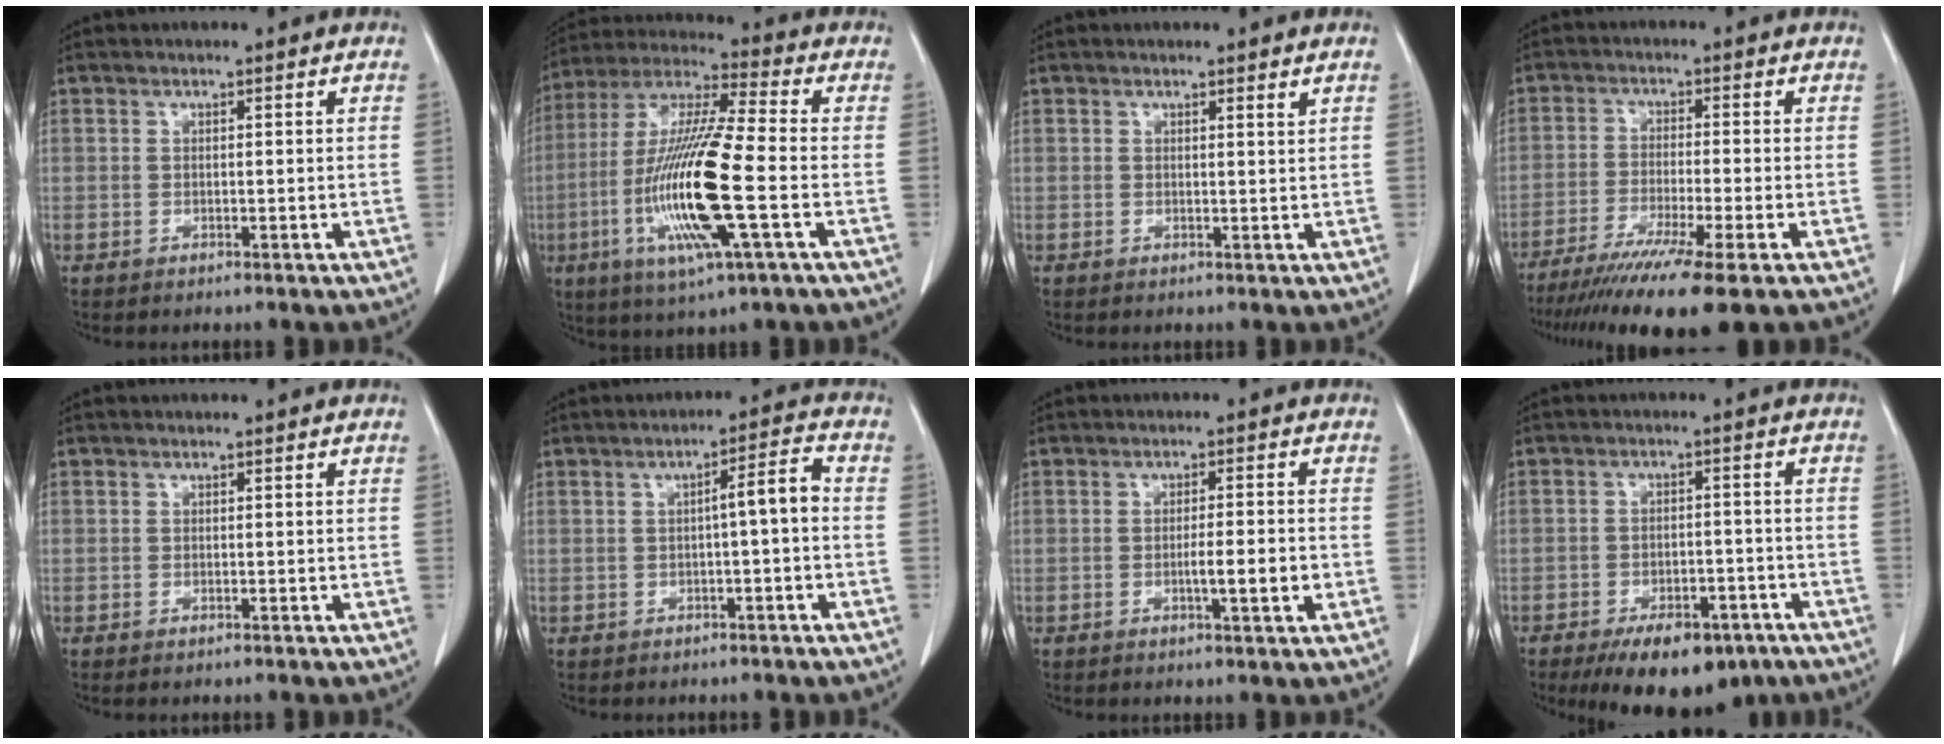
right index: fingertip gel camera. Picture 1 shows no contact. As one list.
[{"total": 18.2, "force": [-4.2, 1.3, 17.7], "torque": [-0.368, -0.016, -0.082]}, {"total": 0.8, "force": [0.7, -0.1, 0.4], "torque": [-0.015, -0.007, 0.008]}, {"total": 12.9, "force": [-9.3, -0.7, 8.9], "torque": [-0.152, -0.041, -0.150]}, {"total": 0.0}, {"total": 4.1, "force": [-0.5, 0.3, 4.1], "torque": [-0.058, 0.014, -0.007]}, {"total": 4.5, "force": [-1.2, 0.2, 4.3], "torque": [-0.069, -0.003, -0.016]}, {"total": 12.1, "force": [-8.5, 5.3, 6.8], "torque": [-0.093, -0.003, -0.122]}]